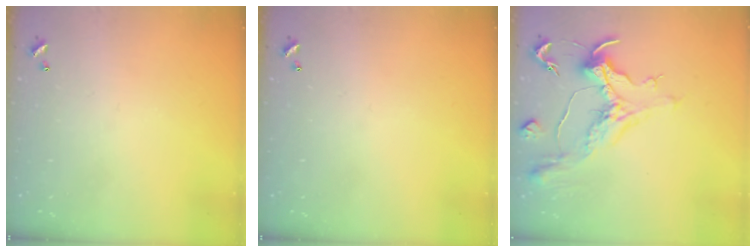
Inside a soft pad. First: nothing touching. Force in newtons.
{"total": 0.0}
{"total": 1.6, "press": 1.5, "slide": 0.6}